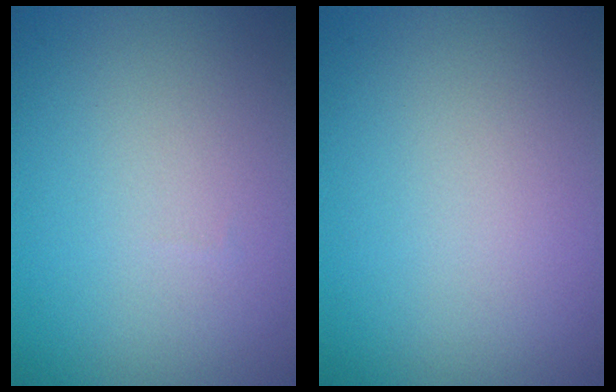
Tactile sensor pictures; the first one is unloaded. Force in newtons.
{"total": 0.0}